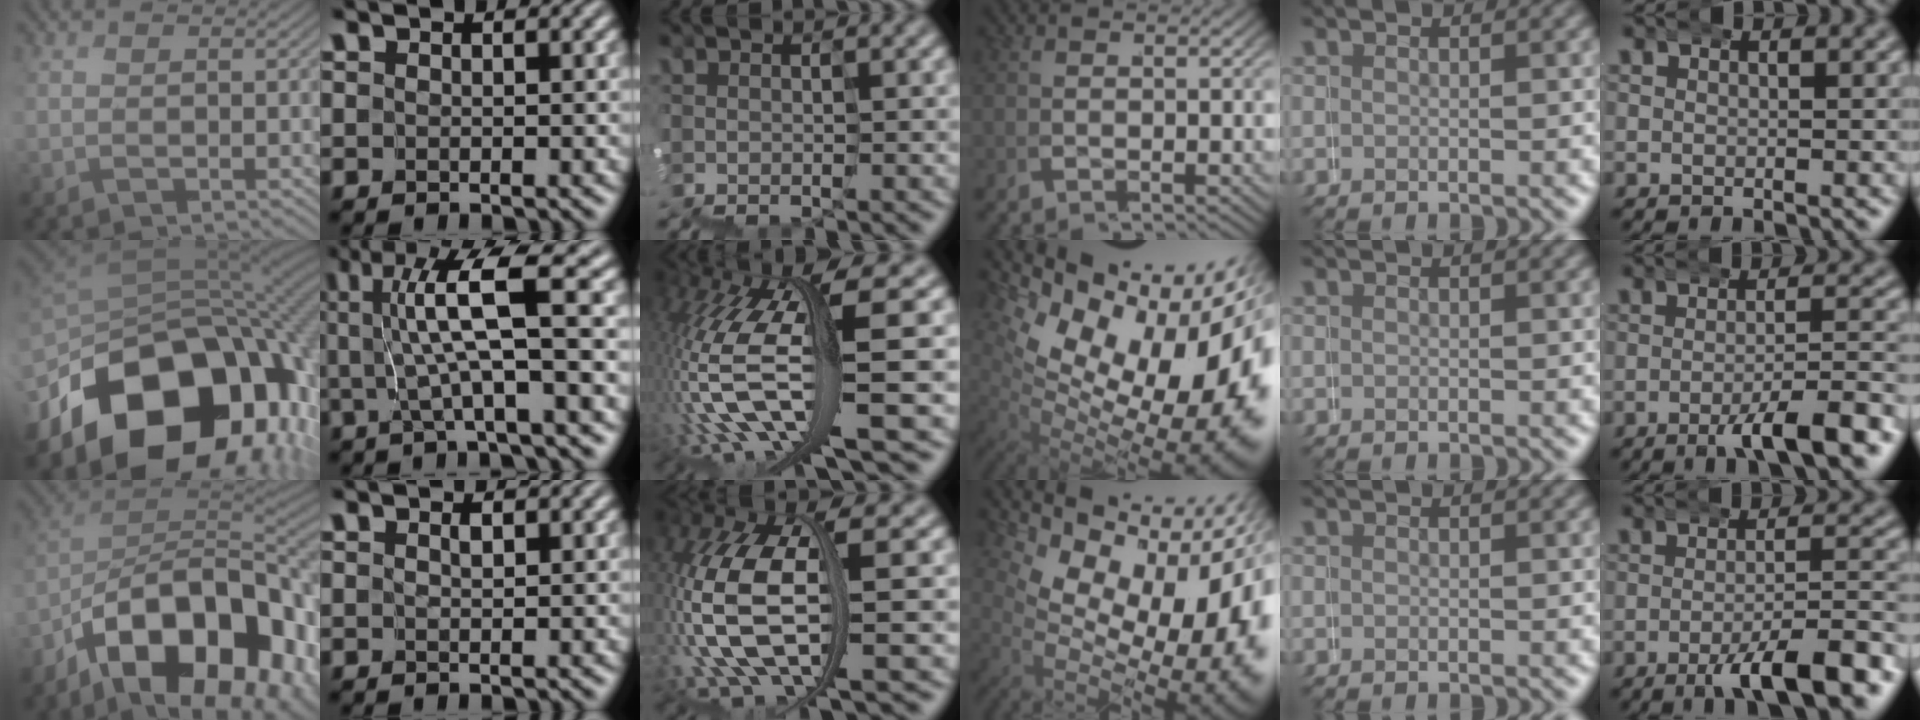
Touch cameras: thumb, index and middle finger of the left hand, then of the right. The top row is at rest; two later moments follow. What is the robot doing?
{"motion": "wrap", "object": "duck tape"}